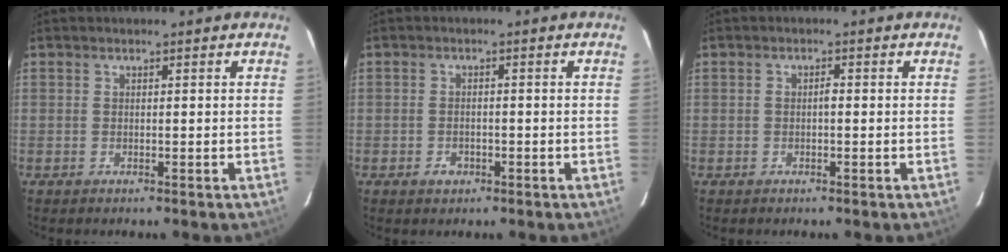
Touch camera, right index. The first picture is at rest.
{"total": 2.2, "force": [-1.1, 1.6, 0.9], "torque": [-0.018, 0.002, -0.016]}
{"total": 1.1, "force": [-0.3, 0.5, 0.9], "torque": [-0.016, 0.007, -0.006]}